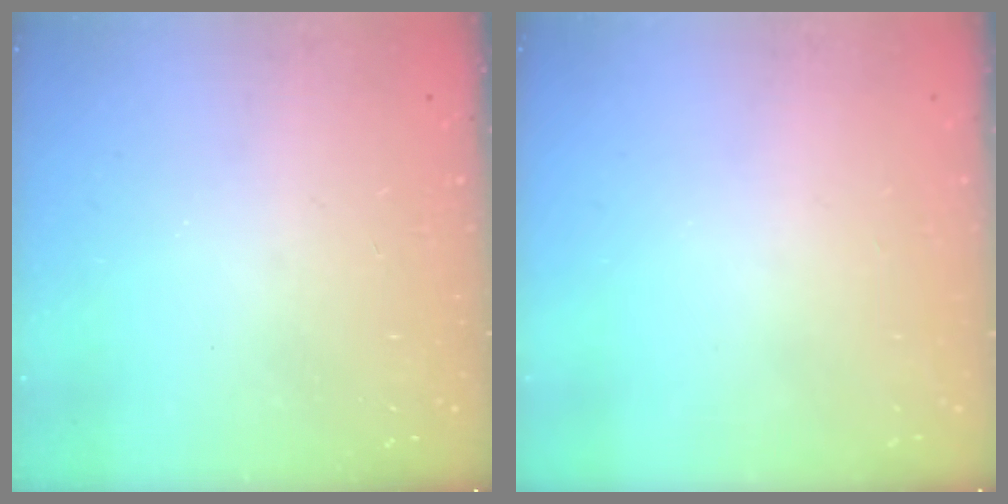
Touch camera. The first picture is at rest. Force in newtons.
{"total": 0.0}